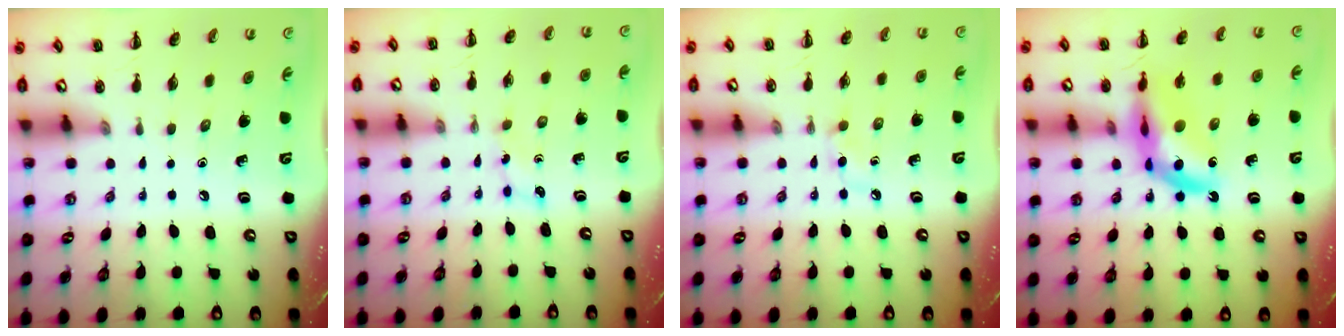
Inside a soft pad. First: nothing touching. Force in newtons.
{"total": 3.3, "press": 3.2, "slide": 1.1}
{"total": 3.4, "press": 3.2, "slide": 1.3}
{"total": 13.2, "press": 12.6, "slide": 4.2}